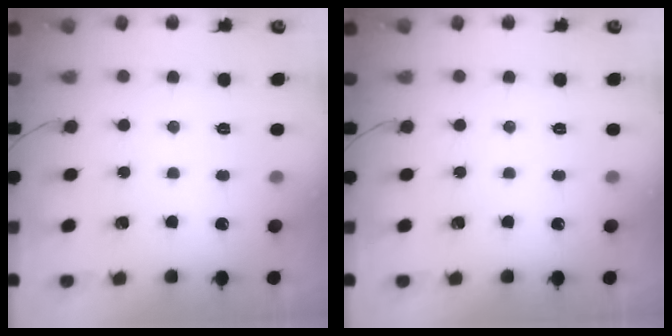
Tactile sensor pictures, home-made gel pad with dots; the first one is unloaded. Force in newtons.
{"total": 0.0}